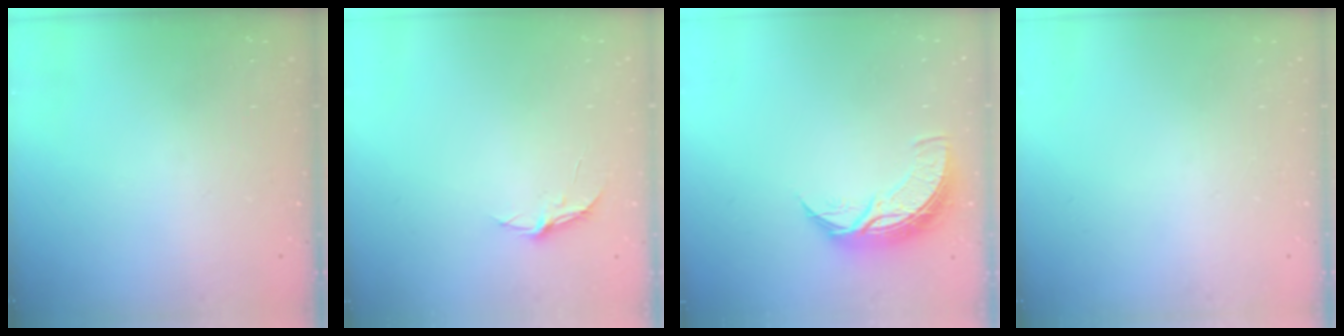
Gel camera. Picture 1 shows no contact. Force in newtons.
{"total": 3.8, "press": 3.8, "slide": 0.3}
{"total": 9.0, "press": 9.0, "slide": 0.6}
{"total": 0.0}